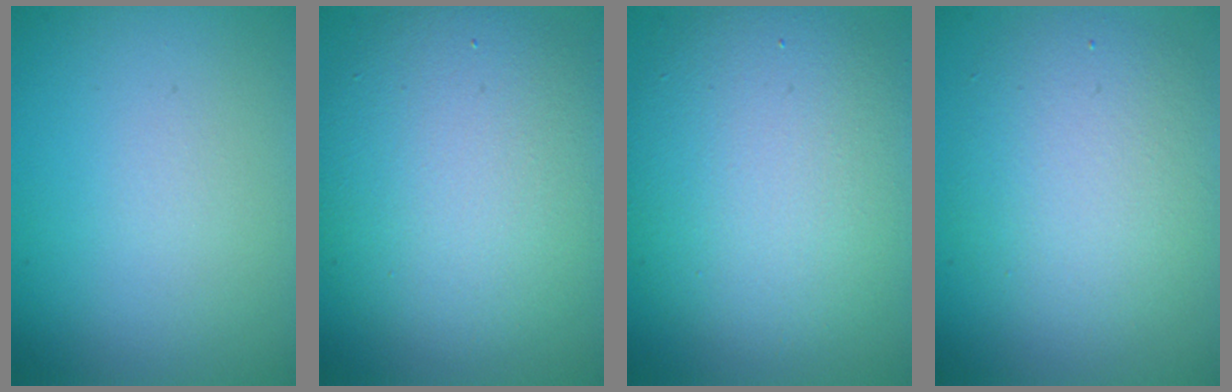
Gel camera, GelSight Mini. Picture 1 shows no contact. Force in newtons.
{"total": 8.6, "press": 8.6, "slide": 0.3}
{"total": 8.8, "press": 8.8, "slide": 0.5}
{"total": 5.1, "press": 5.1, "slide": 0.1}